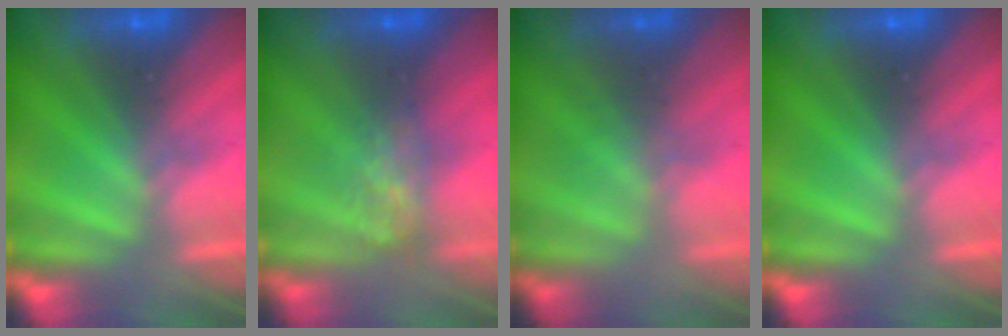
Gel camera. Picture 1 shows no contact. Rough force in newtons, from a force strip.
{"total": 4.5}
{"total": 1.8}
{"total": 0.0}